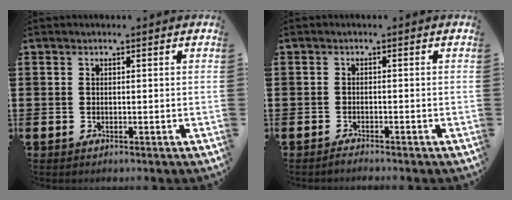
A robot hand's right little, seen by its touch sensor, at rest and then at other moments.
{"total": 0.9, "force": [-0.8, -0.1, 0.2], "torque": [-0.005, -0.003, -0.017]}